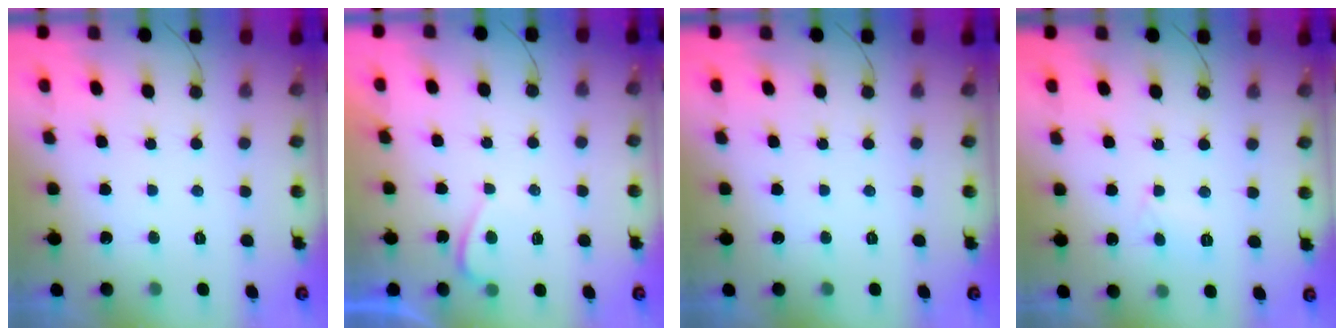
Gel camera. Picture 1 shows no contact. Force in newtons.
{"total": 1.0, "press": 0.8, "slide": 0.5}
{"total": 0.0}
{"total": 3.9, "press": 3.8, "slide": 0.4}